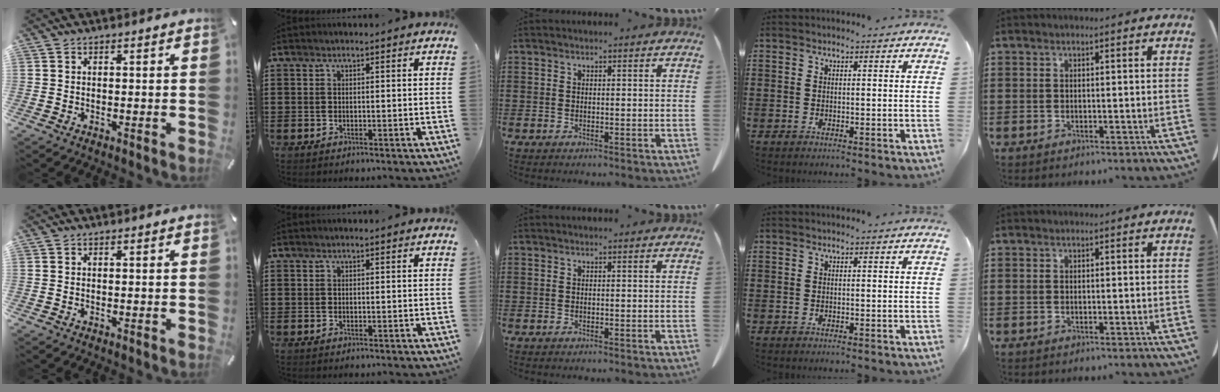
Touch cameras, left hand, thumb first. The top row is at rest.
{}